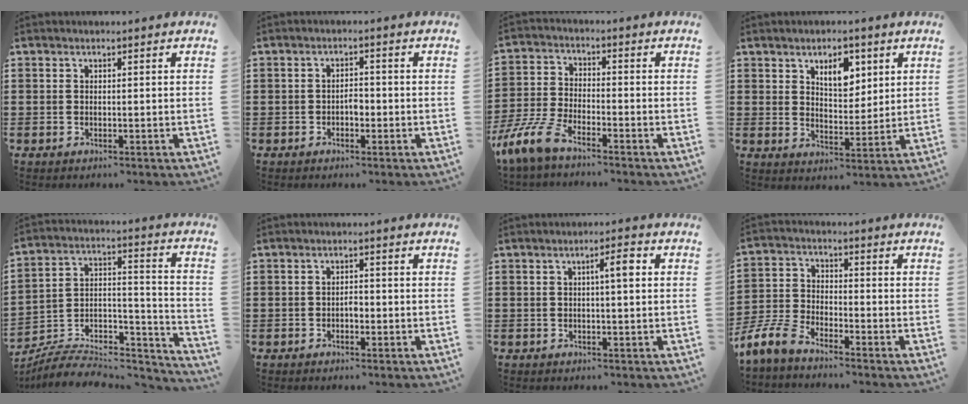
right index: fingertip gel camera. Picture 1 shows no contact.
{"total": 1.9, "force": [-0.7, 0.9, 1.5], "torque": [-0.029, 0.003, -0.013]}
{"total": 7.2, "force": [-5.7, 1.1, 4.2], "torque": [-0.120, -0.015, -0.119]}
{"total": 5.5, "force": [3.0, 3.1, 3.5], "torque": [-0.056, 0.002, 0.048]}
{"total": 6.9, "force": [-5.9, 2.5, 2.6], "torque": [-0.040, 0.010, -0.114]}
{"total": 1.5, "force": [-0.6, 0.7, 1.2], "torque": [-0.024, 0.000, -0.011]}
{"total": 3.1, "force": [0.6, 0.5, 3.0], "torque": [-0.048, 0.002, 0.005]}
{"total": 5.9, "force": [-5.3, 1.2, 2.5], "torque": [-0.090, -0.010, -0.114]}